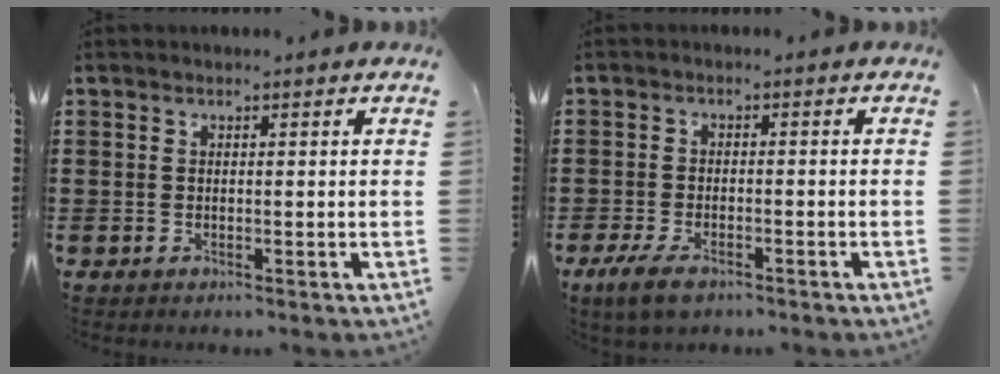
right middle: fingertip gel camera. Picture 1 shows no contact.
{"total": 3.7, "force": [-2.4, 1.6, 2.3], "torque": [-0.053, 0.001, -0.046]}